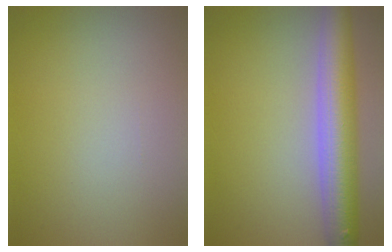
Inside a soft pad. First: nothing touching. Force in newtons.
{"total": 7.4, "press": 7.4, "slide": 0.4}